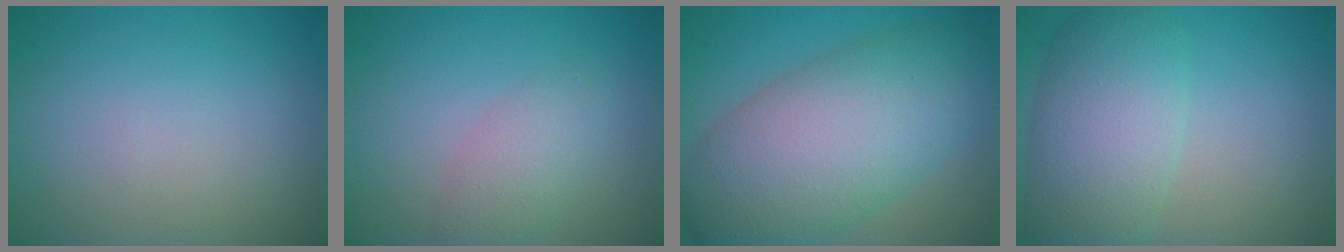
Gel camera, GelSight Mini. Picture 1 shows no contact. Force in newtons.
{"total": 2.8, "press": 2.8, "slide": 0.0}
{"total": 11.5, "press": 11.4, "slide": 0.3}
{"total": 6.8, "press": 6.8, "slide": 0.3}